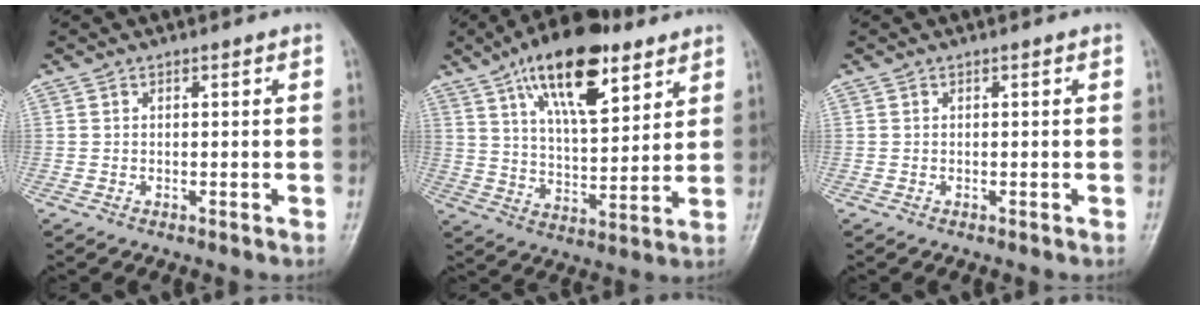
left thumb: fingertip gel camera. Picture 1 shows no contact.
{"total": 18.1, "force": [10.1, 7.4, 13.0], "torque": [-0.179, -0.038, 0.171]}
{"total": 0.0}